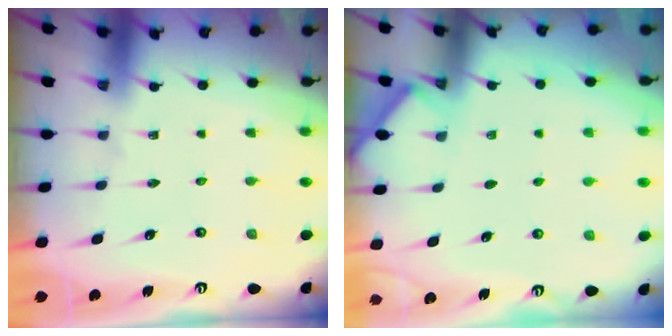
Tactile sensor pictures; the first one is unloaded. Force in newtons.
{"total": 3.0, "press": 3.0, "slide": 0.4}